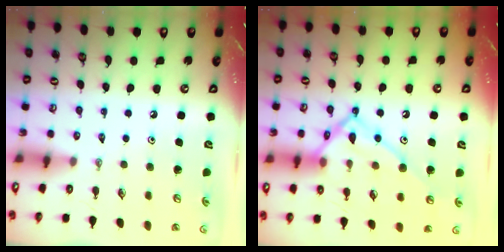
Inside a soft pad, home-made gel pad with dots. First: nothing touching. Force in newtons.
{"total": 17.0, "press": 16.9, "slide": 1.5}